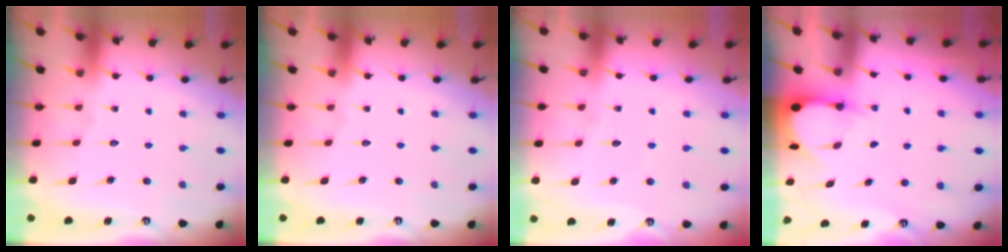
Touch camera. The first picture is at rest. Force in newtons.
{"total": 0.0}
{"total": 2.9, "press": 2.9, "slide": 0.3}
{"total": 3.4, "press": 3.4, "slide": 0.3}